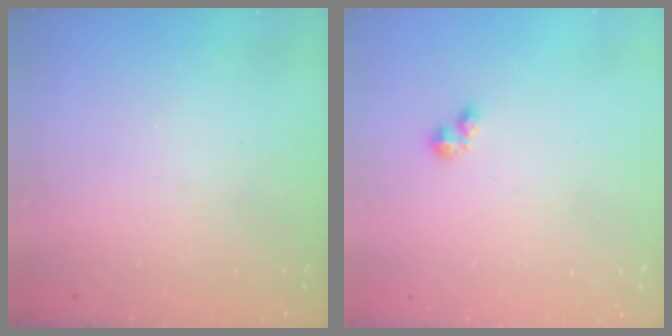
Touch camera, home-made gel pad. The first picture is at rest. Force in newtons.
{"total": 2.8, "press": 2.8, "slide": 0.4}